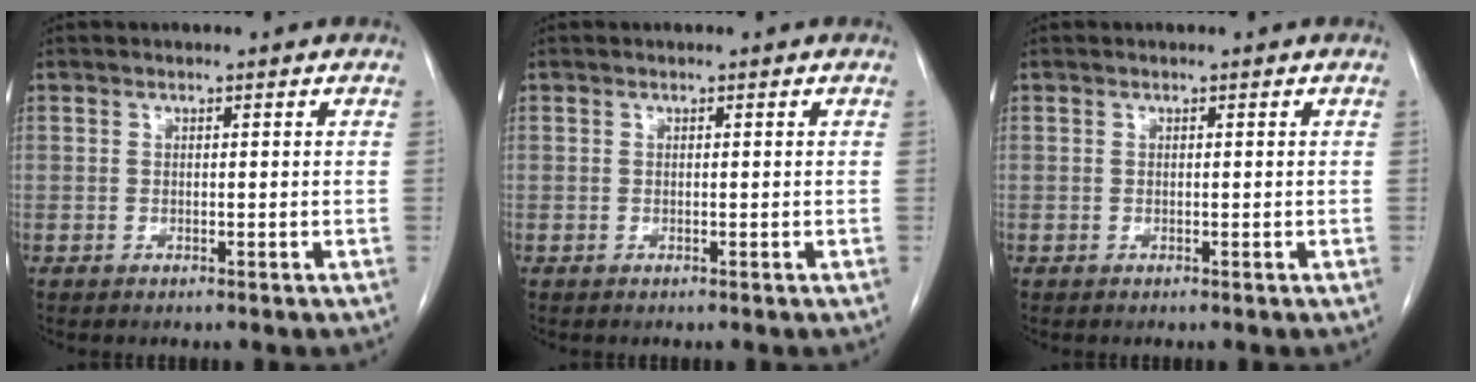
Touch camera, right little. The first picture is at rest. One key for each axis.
{"total": 0.0}
{"total": 0.0}